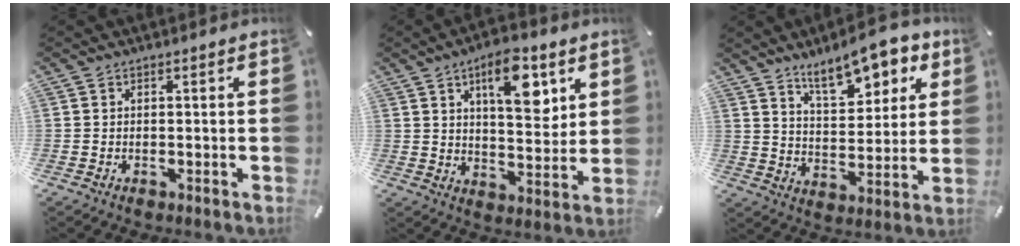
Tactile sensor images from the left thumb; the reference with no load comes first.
{"total": 12.8, "force": [6.6, 5.7, 9.4], "torque": [-0.129, -0.028, 0.109]}
{"total": 13.0, "force": [9.5, 5.5, 6.9], "torque": [-0.100, -0.051, 0.165]}